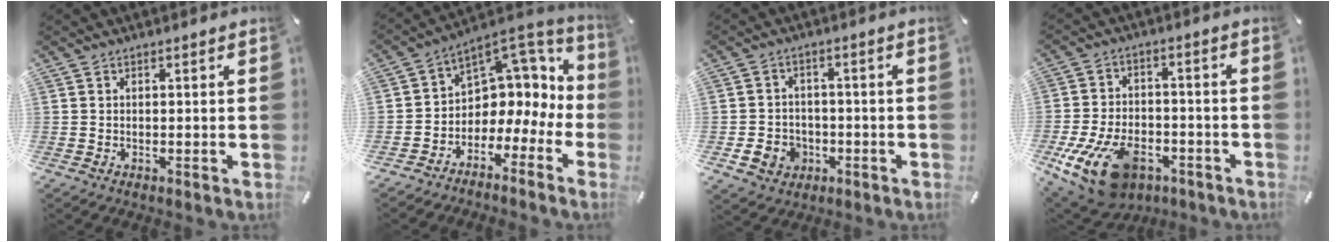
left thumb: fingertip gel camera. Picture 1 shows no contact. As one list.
[{"total": 5.7, "force": [1.4, 5.4, 0.8], "torque": [-0.020, -0.038, 0.030]}, {"total": 6.2, "force": [-1.7, 5.6, 1.9], "torque": [-0.040, 0.011, -0.029]}, {"total": 16.8, "force": [-8.3, 10.0, 10.7], "torque": [-0.205, 0.043, -0.138]}]